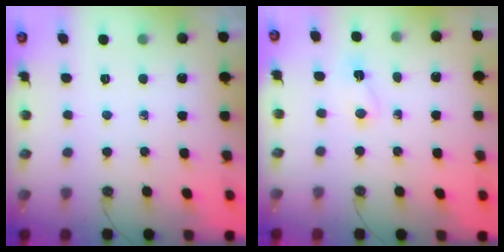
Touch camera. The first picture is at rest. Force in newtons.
{"total": 2.8, "press": 2.7, "slide": 0.5}